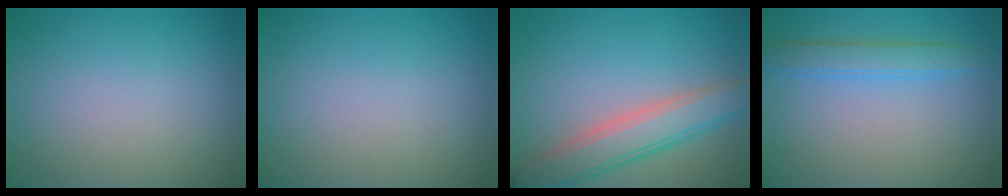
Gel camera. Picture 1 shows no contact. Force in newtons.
{"total": 0.0}
{"total": 5.2, "press": 5.2, "slide": 0.2}
{"total": 2.0, "press": 2.0, "slide": 0.1}